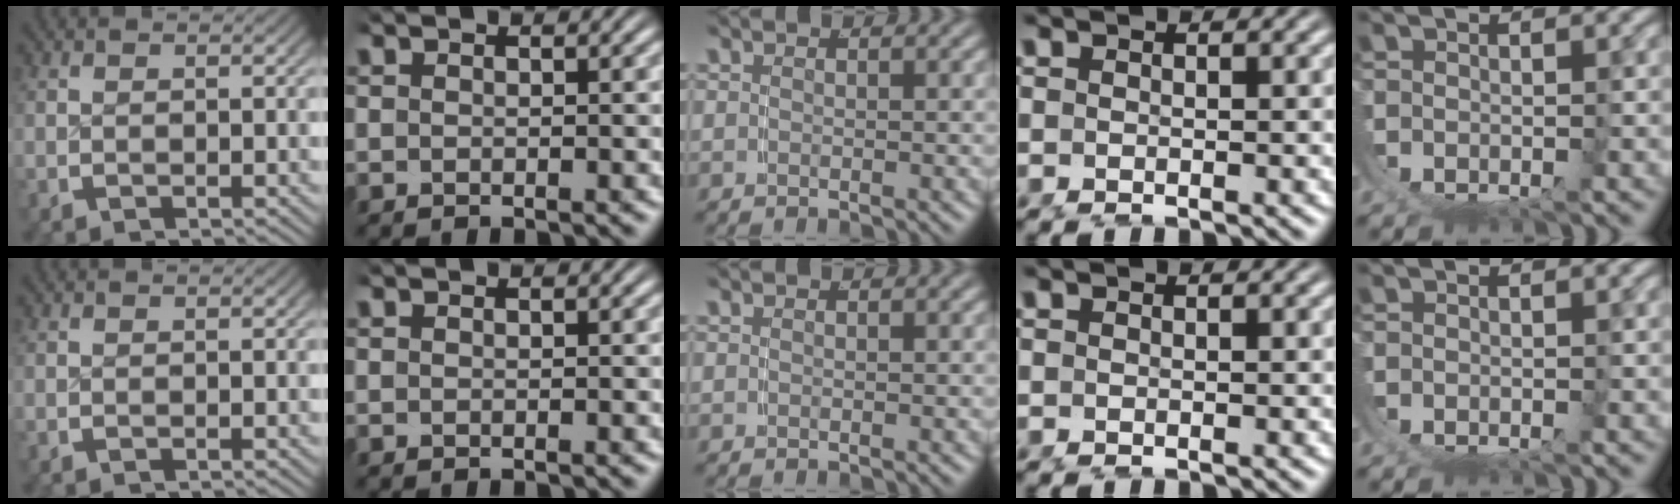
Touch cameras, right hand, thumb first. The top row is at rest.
{}